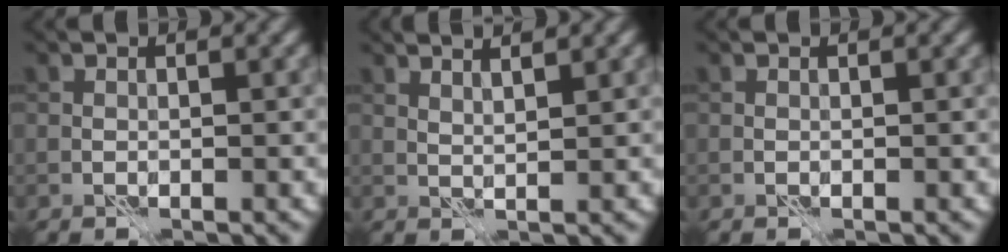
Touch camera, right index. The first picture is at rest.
{"total": 2.6, "force": [2.0, 0.5, 1.6], "torque": [-0.021, 0.008, 0.016]}
{"total": 0.0}